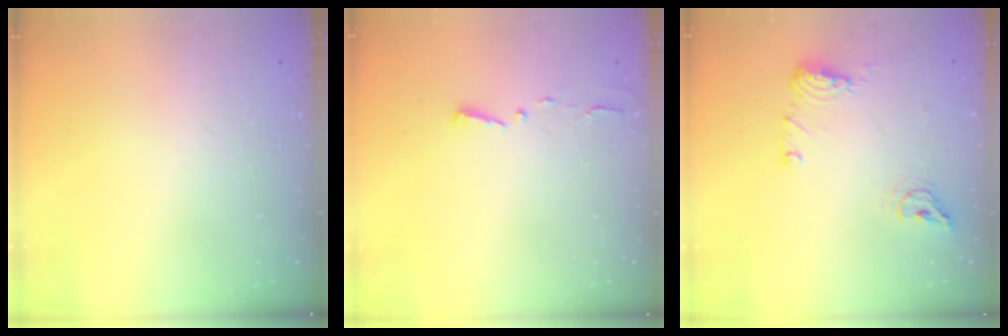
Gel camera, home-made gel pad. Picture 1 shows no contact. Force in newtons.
{"total": 2.7, "press": 2.7, "slide": 0.4}
{"total": 8.9, "press": 8.7, "slide": 1.7}